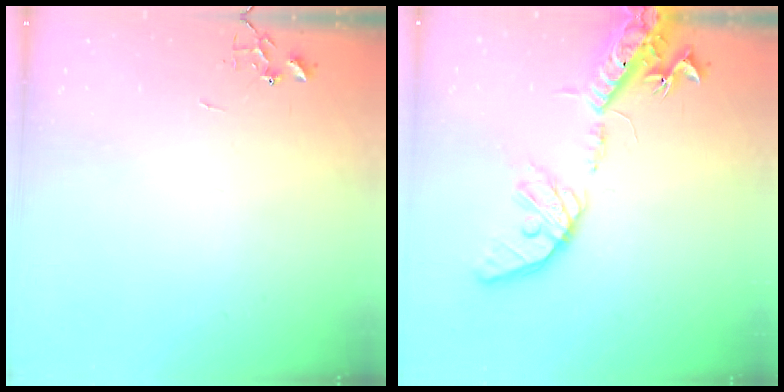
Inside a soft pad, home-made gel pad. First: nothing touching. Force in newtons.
{"total": 19.4, "press": 19.1, "slide": 3.3}